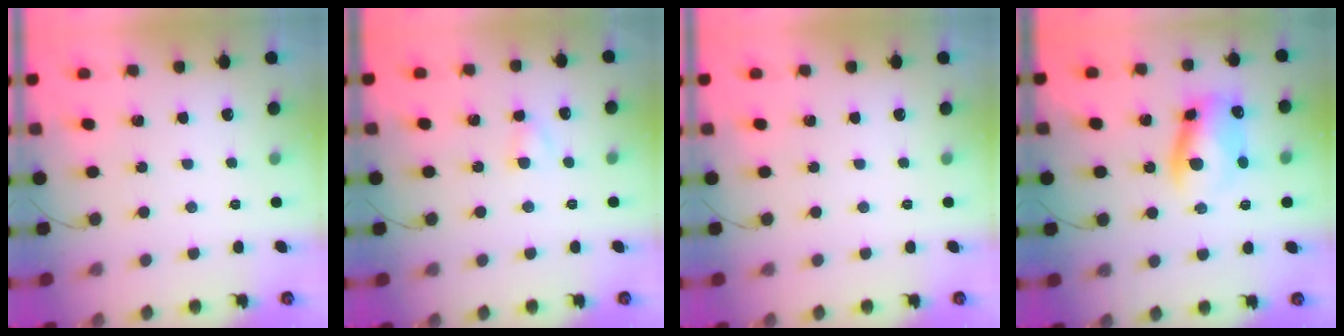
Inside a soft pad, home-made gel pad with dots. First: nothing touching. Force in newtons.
{"total": 2.7, "press": 2.5, "slide": 1.2}
{"total": 0.0}
{"total": 9.7, "press": 9.7, "slide": 0.8}